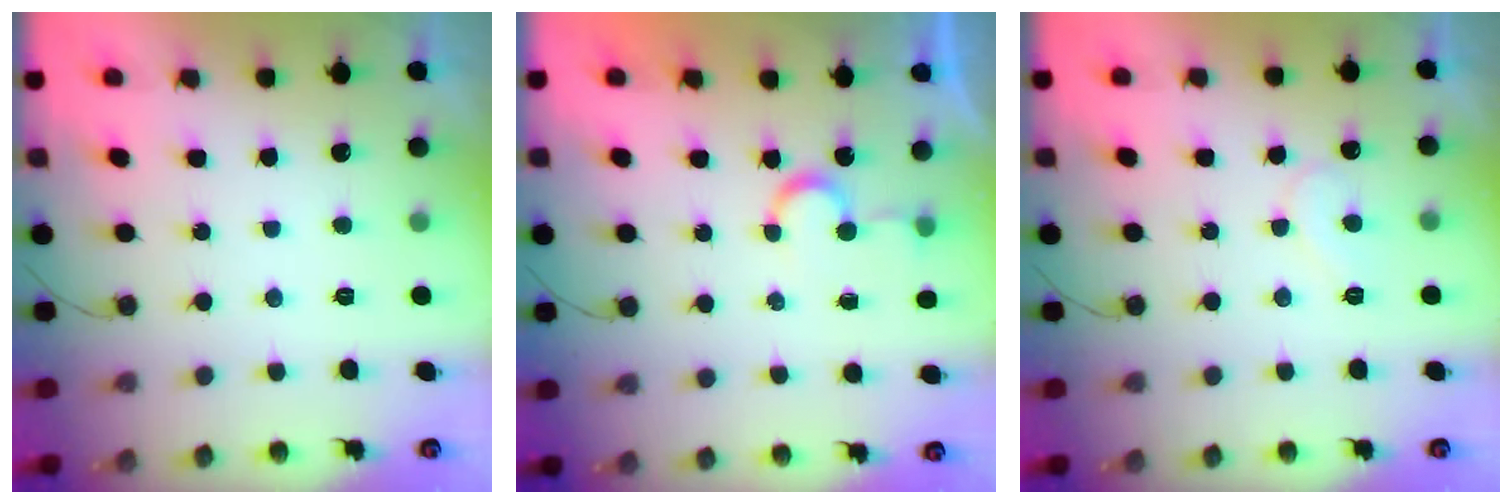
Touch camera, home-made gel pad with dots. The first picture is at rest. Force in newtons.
{"total": 4.6, "press": 4.6, "slide": 0.3}
{"total": 7.2, "press": 7.2, "slide": 0.6}